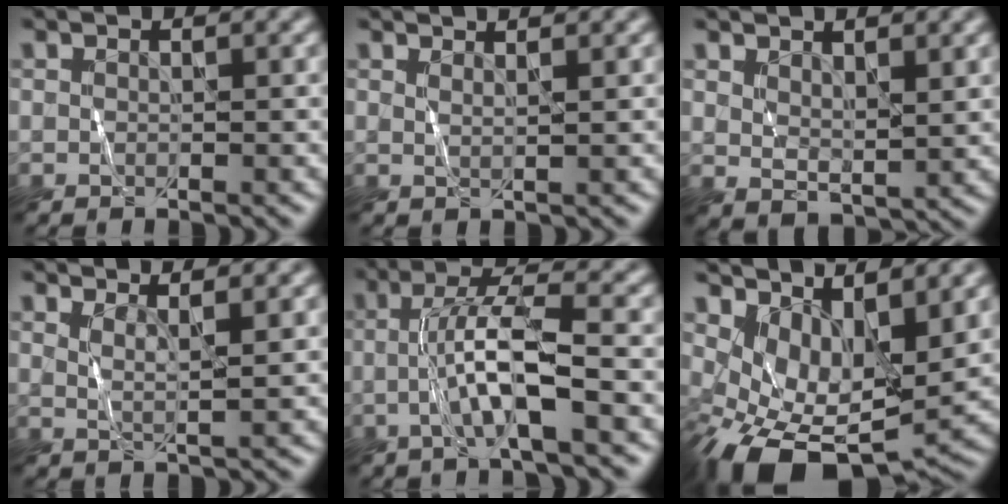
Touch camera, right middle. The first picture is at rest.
{"total": 1.9, "force": [1.4, 0.6, 1.2], "torque": [-0.008, 0.004, 0.004]}
{"total": 2.6, "force": [1.7, 1.3, 1.6], "torque": [-0.035, -0.007, 0.038]}
{"total": 1.9, "force": [1.2, 0.4, 1.5], "torque": [-0.023, -0.005, 0.018]}
{"total": 5.3, "force": [-1.2, 0.7, 5.1], "torque": [-0.095, 0.016, -0.029]}
{"total": 9.9, "force": [-0.3, 6.0, 7.9], "torque": [-0.141, -0.029, 0.011]}